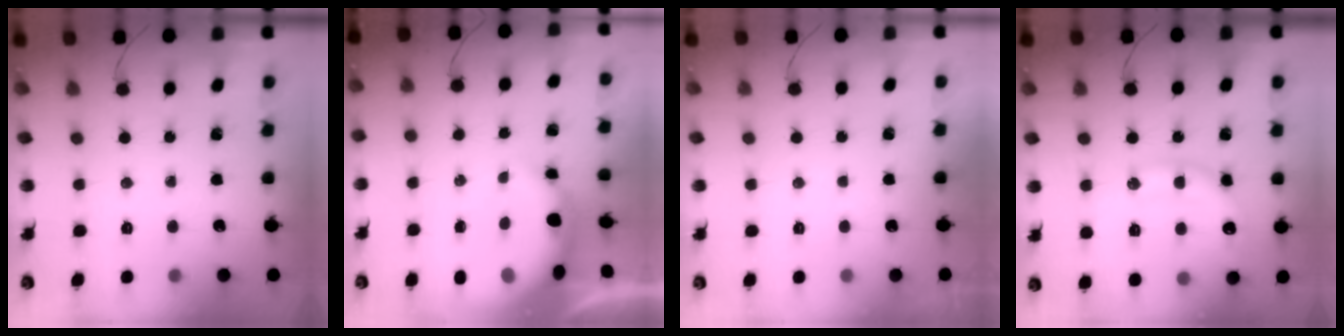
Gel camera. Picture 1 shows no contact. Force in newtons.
{"total": 8.0, "press": 7.8, "slide": 1.4}
{"total": 3.0, "press": 3.0, "slide": 0.1}
{"total": 12.9, "press": 12.8, "slide": 0.8}